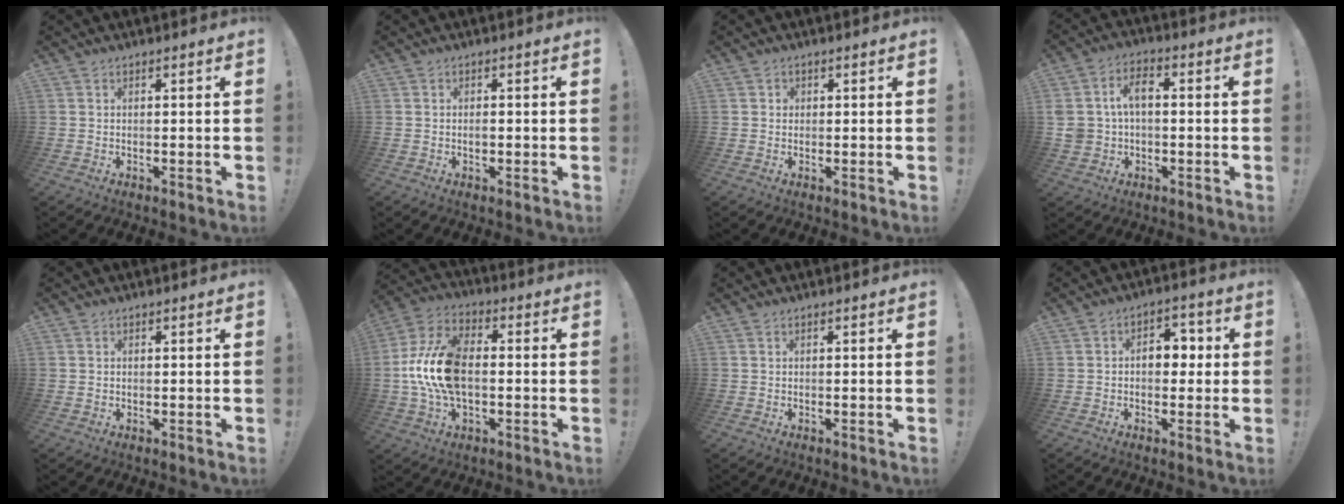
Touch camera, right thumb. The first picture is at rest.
{"total": 1.0, "force": [-0.3, 0.6, 0.7], "torque": [-0.005, -0.001, -0.007]}
{"total": 1.3, "force": [0.1, 1.2, 0.4], "torque": [-0.005, 0.004, 0.000]}
{"total": 8.0, "force": [0.5, 5.8, 5.5], "torque": [-0.104, 0.008, 0.008]}
{"total": 0.6, "force": [0.3, 0.5, 0.0], "torque": [0.008, -0.001, 0.005]}
{"total": 17.2, "force": [-1.0, 10.5, 13.5], "torque": [-0.264, 0.013, -0.014]}
{"total": 0.0}
{"total": 7.9, "force": [0.3, 5.4, 5.8], "torque": [-0.075, 0.011, 0.004]}